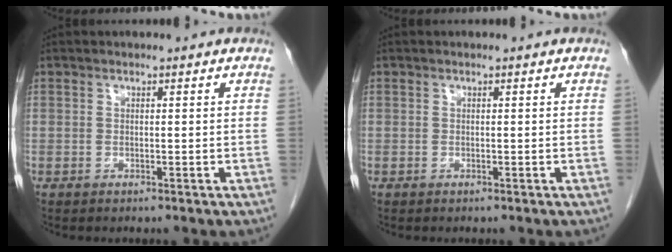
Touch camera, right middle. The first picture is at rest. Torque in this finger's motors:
{"motor_torque": [0.01, 0.08, 0.00, 0.00]}